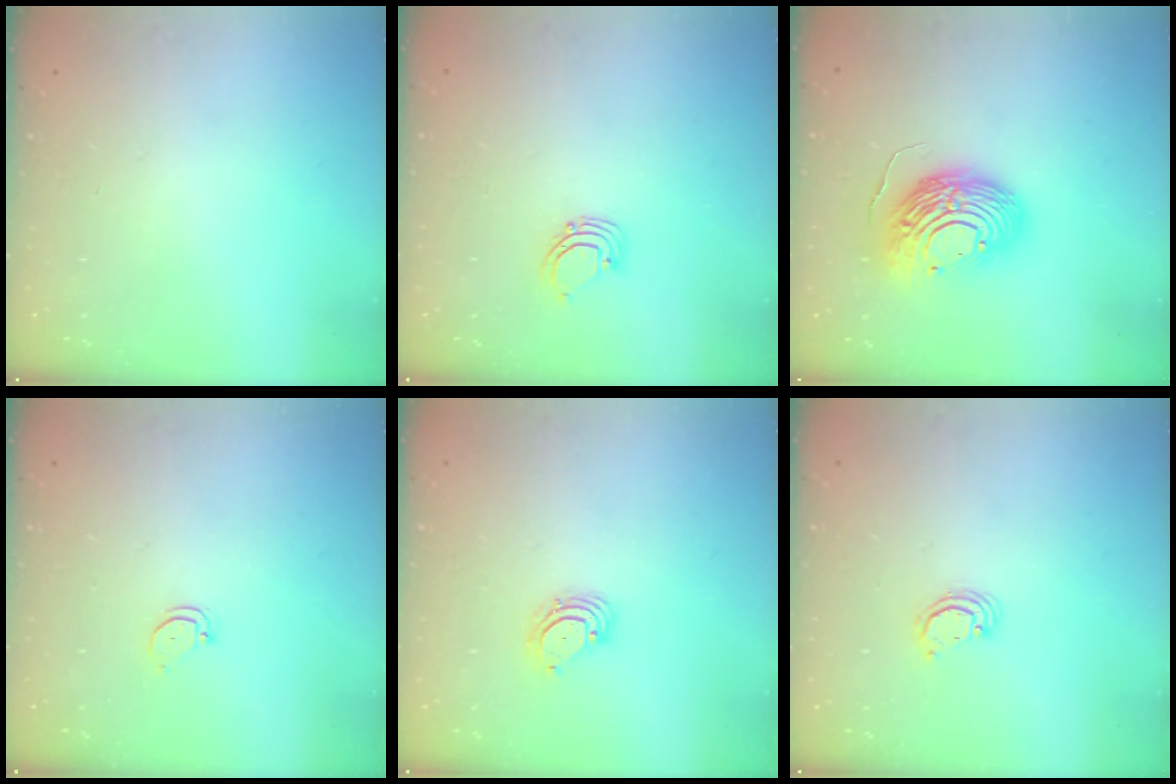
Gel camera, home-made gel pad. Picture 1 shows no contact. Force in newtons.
{"total": 2.9, "press": 2.9, "slide": 0.3}
{"total": 16.0, "press": 15.8, "slide": 2.4}
{"total": 2.4, "press": 2.4, "slide": 0.2}
{"total": 3.6, "press": 3.6, "slide": 0.3}
{"total": 2.3, "press": 2.3, "slide": 0.3}